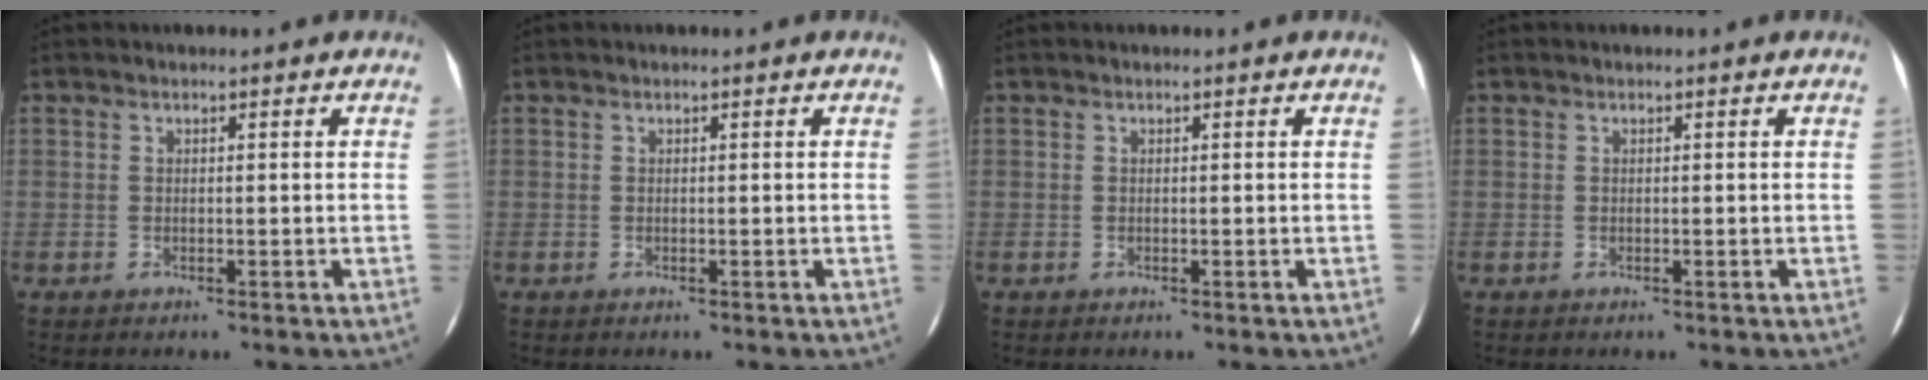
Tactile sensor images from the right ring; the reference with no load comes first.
{"total": 0.0}
{"total": 0.0}
{"total": 0.0}